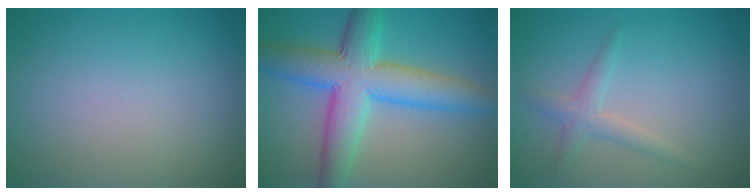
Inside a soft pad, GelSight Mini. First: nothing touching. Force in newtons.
{"total": 8.6, "press": 8.6, "slide": 0.2}
{"total": 1.9, "press": 1.9, "slide": 0.1}